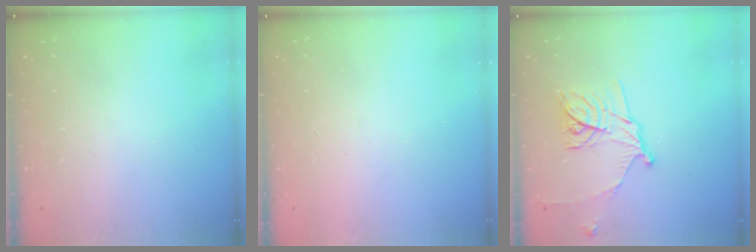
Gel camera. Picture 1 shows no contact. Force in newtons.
{"total": 1.7, "press": 1.6, "slide": 0.1}
{"total": 13.5, "press": 13.5, "slide": 0.1}